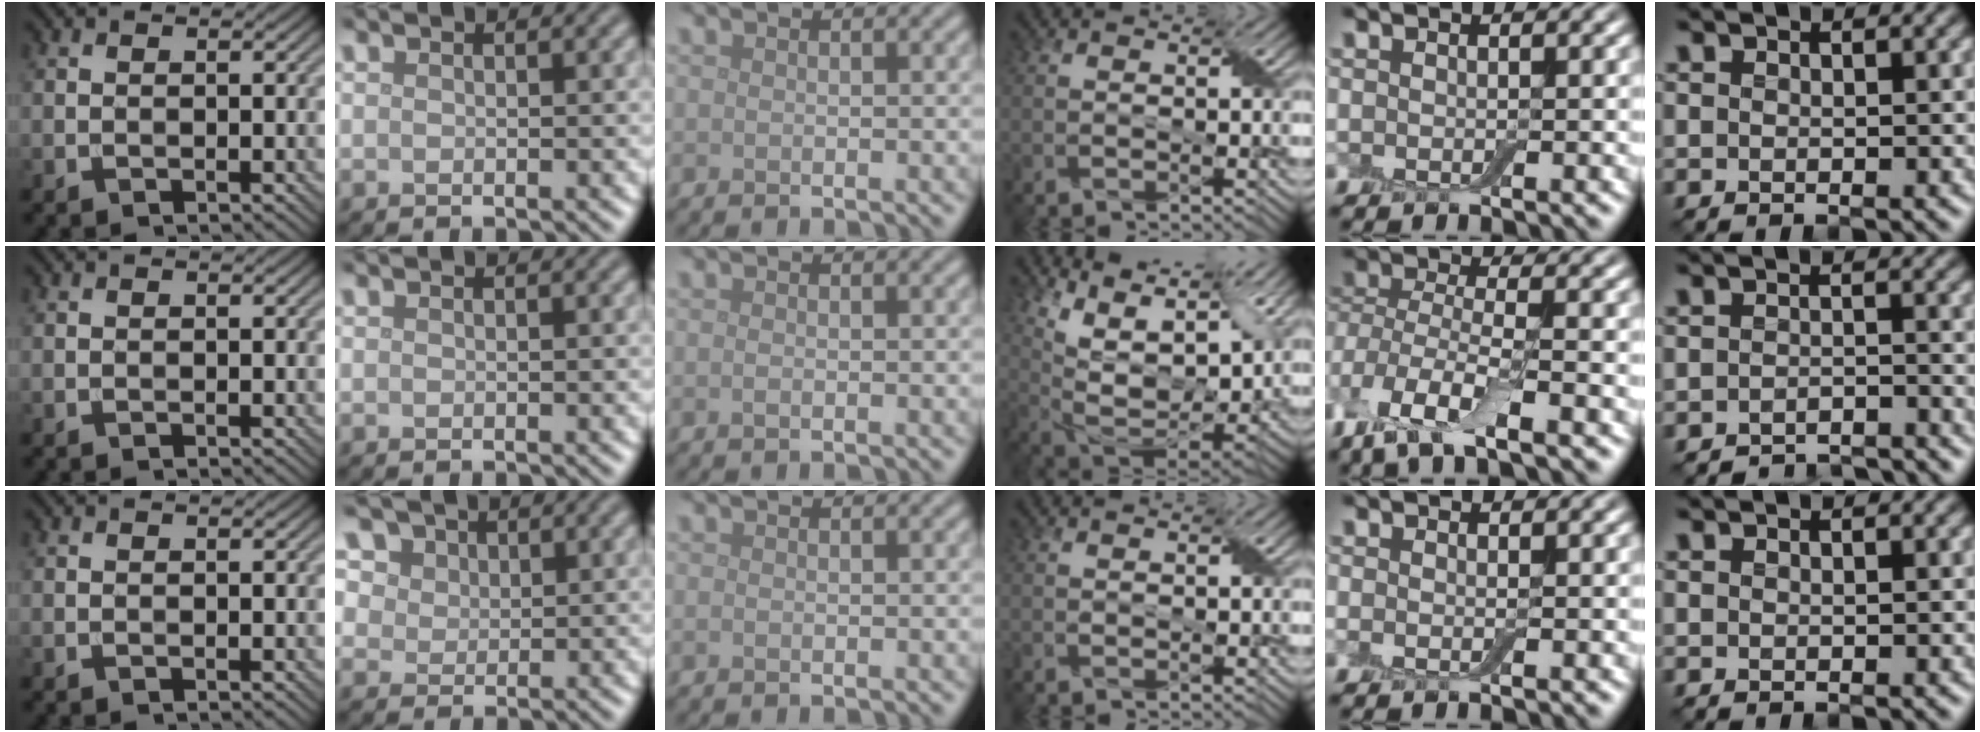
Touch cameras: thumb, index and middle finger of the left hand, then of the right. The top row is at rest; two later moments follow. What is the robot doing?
{"motion": "fold", "object": "cloth"}